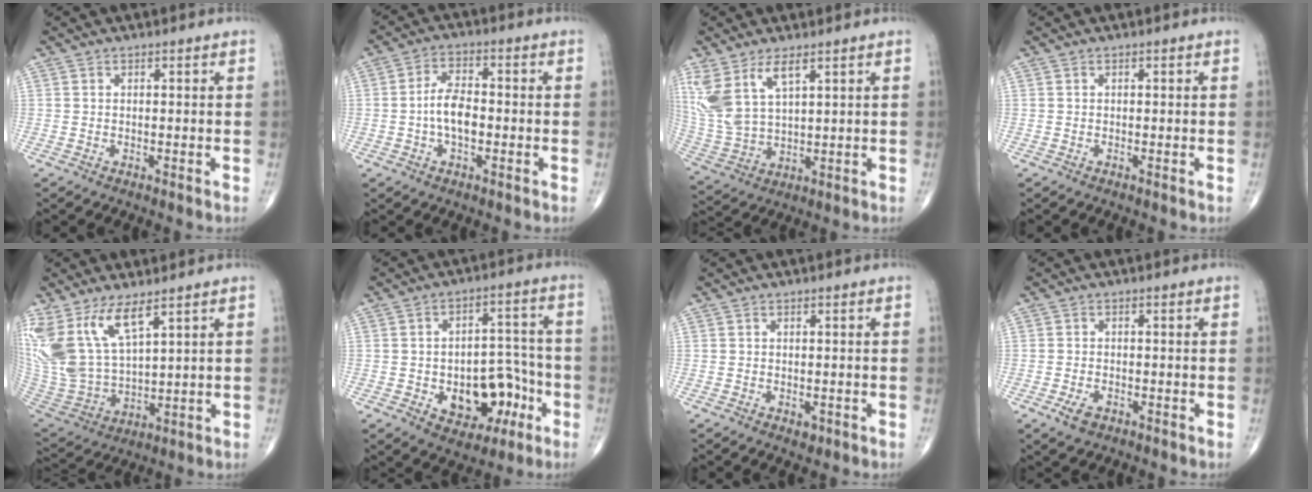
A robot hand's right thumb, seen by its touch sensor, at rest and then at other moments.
{"total": 6.7, "force": [-1.1, 3.5, 5.7], "torque": [-0.104, 0.017, -0.026]}
{"total": 11.2, "force": [5.7, 4.7, 8.4], "torque": [-0.189, -0.019, 0.130]}
{"total": 0.0}
{"total": 15.9, "force": [8.6, 6.6, 11.6], "torque": [-0.245, -0.041, 0.193]}
{"total": 13.3, "force": [-4.2, 8.6, 9.2], "torque": [-0.083, 0.047, -0.049]}
{"total": 1.2, "force": [-0.5, 0.8, 0.7], "torque": [-0.007, -0.001, -0.003]}
{"total": 2.9, "force": [-1.5, 1.8, 1.8], "torque": [-0.034, 0.002, -0.024]}